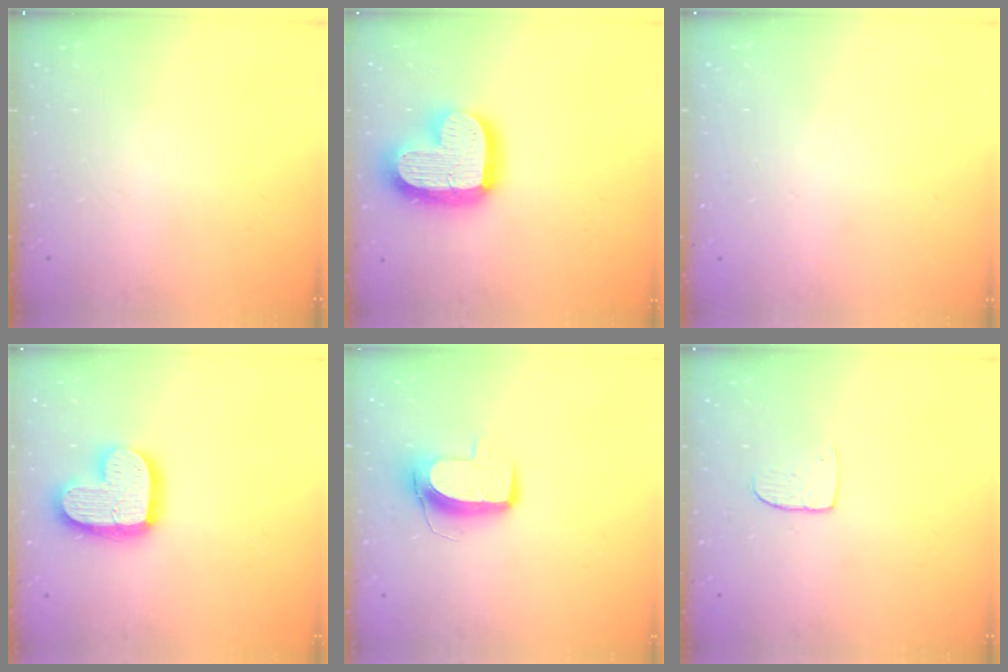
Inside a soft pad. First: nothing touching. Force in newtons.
{"total": 20.7, "press": 20.7, "slide": 1.7}
{"total": 0.0}
{"total": 16.4, "press": 16.4, "slide": 1.1}
{"total": 10.0, "press": 9.9, "slide": 0.8}
{"total": 4.1, "press": 4.1, "slide": 0.3}